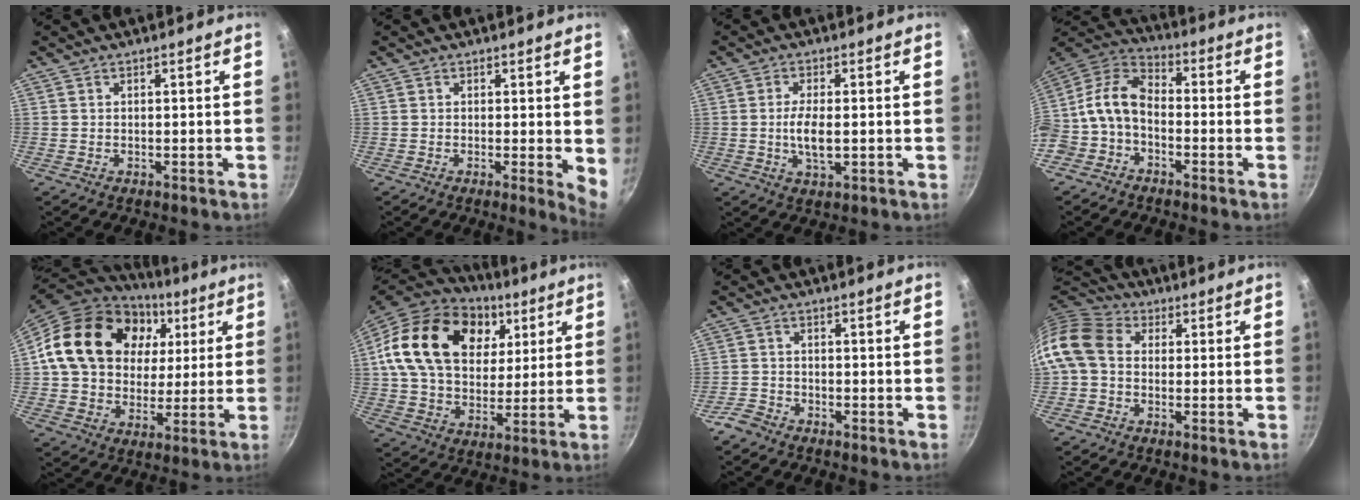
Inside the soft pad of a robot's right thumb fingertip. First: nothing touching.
{"total": 4.1, "force": [0.4, 1.2, 3.9], "torque": [-0.047, -0.012, 0.002]}
{"total": 5.4, "force": [-0.4, 2.1, 4.9], "torque": [-0.101, -0.001, -0.008]}
{"total": 10.8, "force": [-2.3, 7.2, 7.8], "torque": [-0.150, 0.055, -0.061]}
{"total": 24.0, "force": [6.2, 18.5, 13.9], "torque": [-0.226, 0.018, 0.106]}
{"total": 26.2, "force": [8.8, 18.4, 16.5], "torque": [-0.273, 0.000, 0.147]}
{"total": 3.0, "force": [-2.6, 1.4, 0.7], "torque": [-0.018, 0.024, -0.054]}
{"total": 11.4, "force": [0.2, 8.8, 7.2], "torque": [-0.125, 0.024, -0.019]}